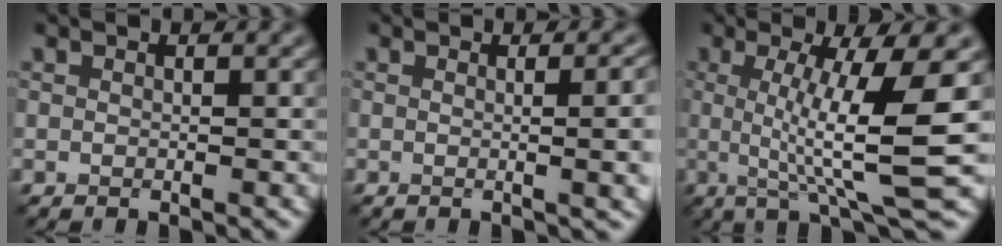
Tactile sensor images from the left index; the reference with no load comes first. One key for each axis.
{"total": 7.4, "fx": 0.3, "fy": 3.2, "fz": 6.6, "tx": -0.026, "ty": 0.017, "tz": 0.001}
{"total": 8.8, "fx": 0.5, "fy": 1.6, "fz": 8.6, "tx": -0.122, "ty": -0.006, "tz": 0.010}